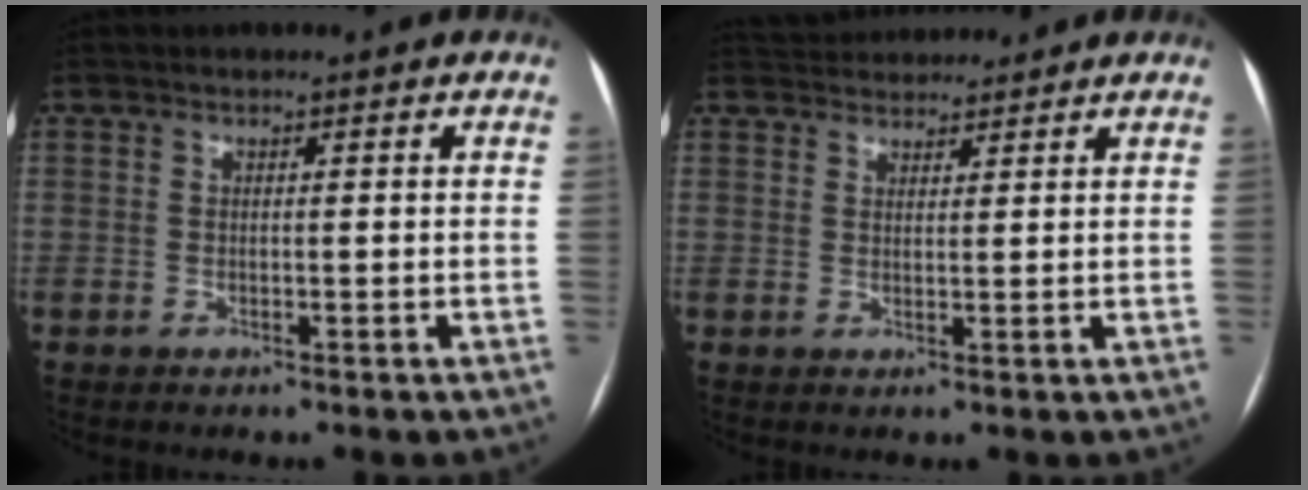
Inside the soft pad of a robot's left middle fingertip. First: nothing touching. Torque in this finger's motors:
{"motor_torque": [0.03, -0.13, -0.03, 0.00]}